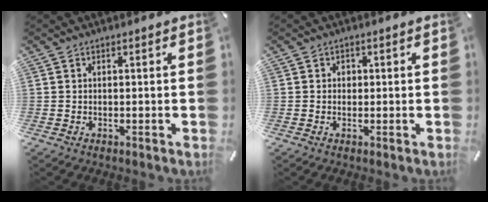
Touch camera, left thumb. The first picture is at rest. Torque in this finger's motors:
{"motor_torque": [0.18, 0.35, 0.01, -0.16, 0.00]}